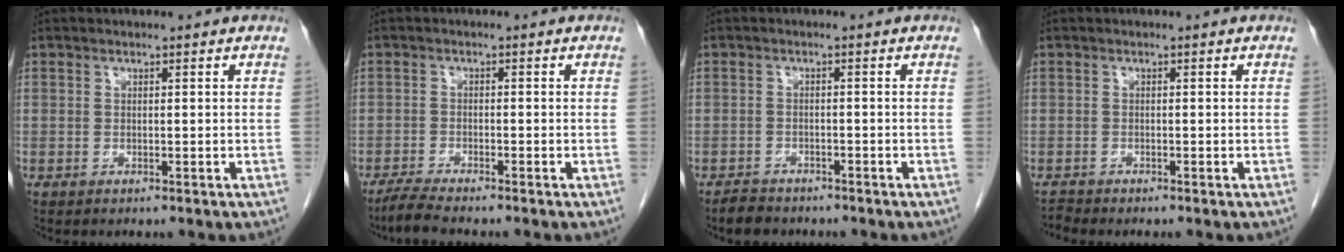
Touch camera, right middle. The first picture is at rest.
{"total": 3.5, "force": [-3.1, -0.4, 1.6], "torque": [-0.042, -0.015, -0.061]}
{"total": 3.0, "force": [-2.7, 1.3, 0.6], "torque": [-0.021, -0.003, -0.043]}
{"total": 0.9, "force": [-0.8, -0.3, -0.3], "torque": [0.001, -0.008, -0.017]}